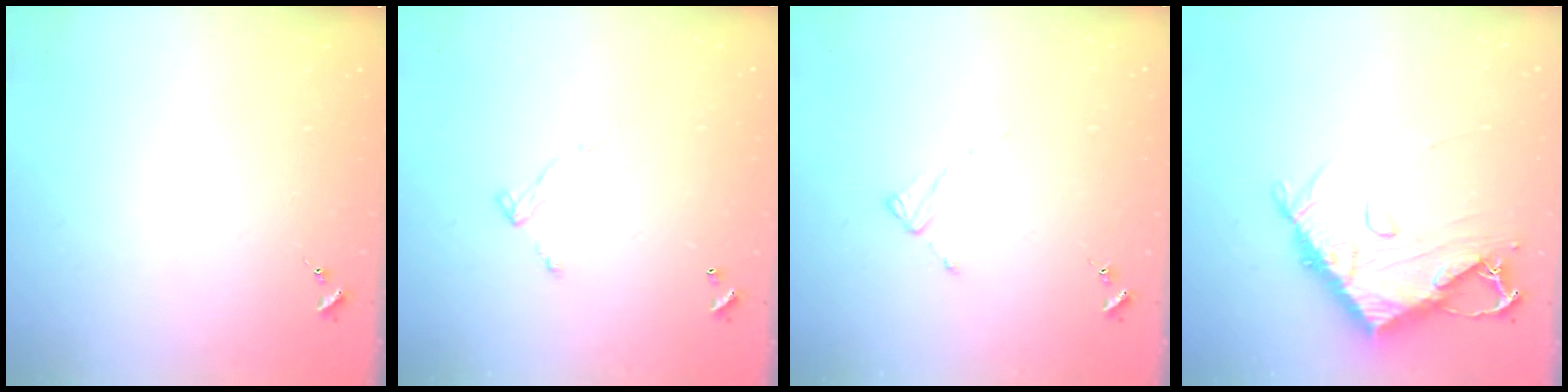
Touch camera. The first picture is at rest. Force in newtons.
{"total": 5.4, "press": 5.4, "slide": 0.4}
{"total": 2.0, "press": 2.0, "slide": 0.3}
{"total": 13.0, "press": 12.9, "slide": 1.5}